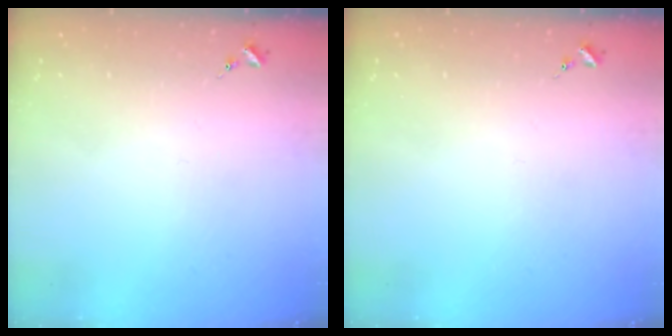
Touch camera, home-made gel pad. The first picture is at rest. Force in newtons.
{"total": 0.0}